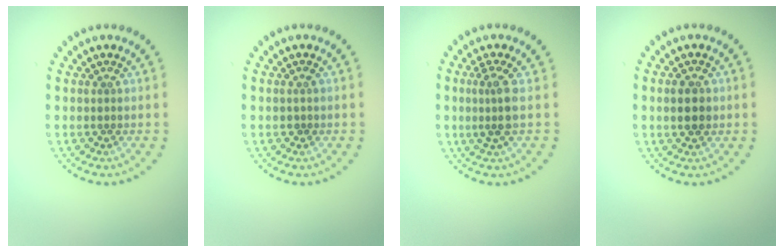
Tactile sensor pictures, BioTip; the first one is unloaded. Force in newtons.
{"total": 0.7, "press": 0.7, "slide": 0.1}
{"total": 2.2, "press": 1.8, "slide": 1.3}
{"total": 2.2, "press": 2.2, "slide": 0.1}